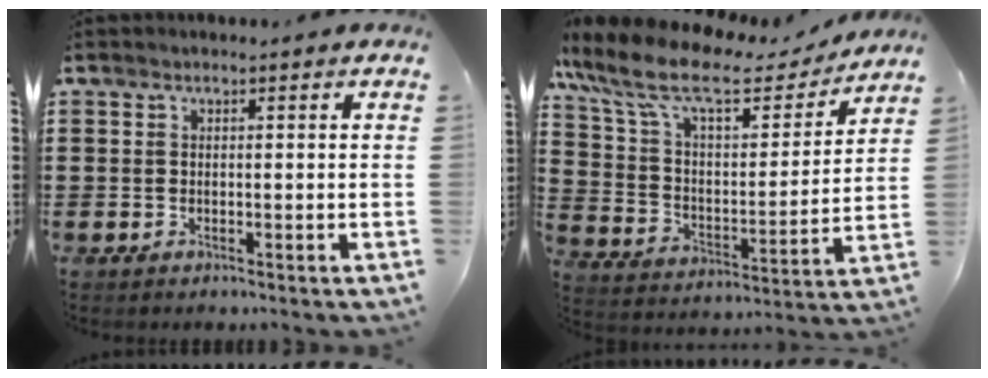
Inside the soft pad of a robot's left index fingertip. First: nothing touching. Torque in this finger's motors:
{"motor_torque": [2.14, 0.00, 1.05, 0.21]}